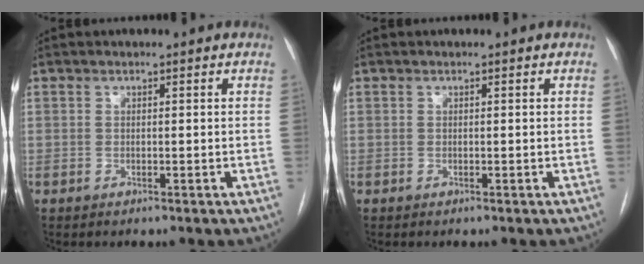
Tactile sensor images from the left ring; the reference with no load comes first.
{"total": 0.0}